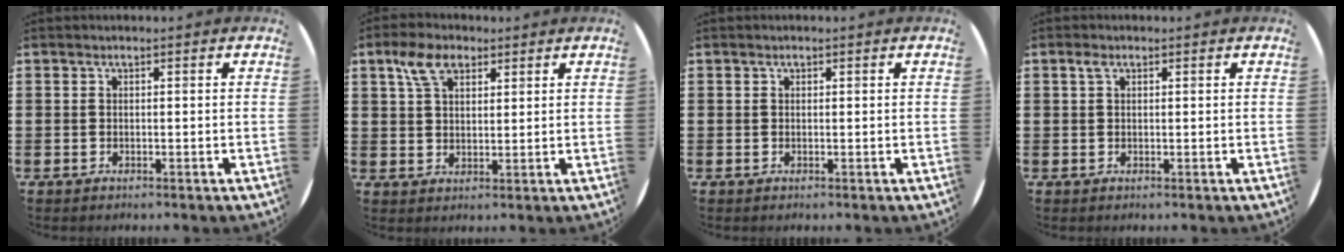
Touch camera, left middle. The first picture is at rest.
{"total": 5.4, "force": [3.3, 3.0, 3.0], "torque": [-0.061, 0.008, 0.059]}
{"total": 0.0}
{"total": 1.2, "force": [0.6, 0.7, 0.7], "torque": [-0.017, 0.006, 0.011]}